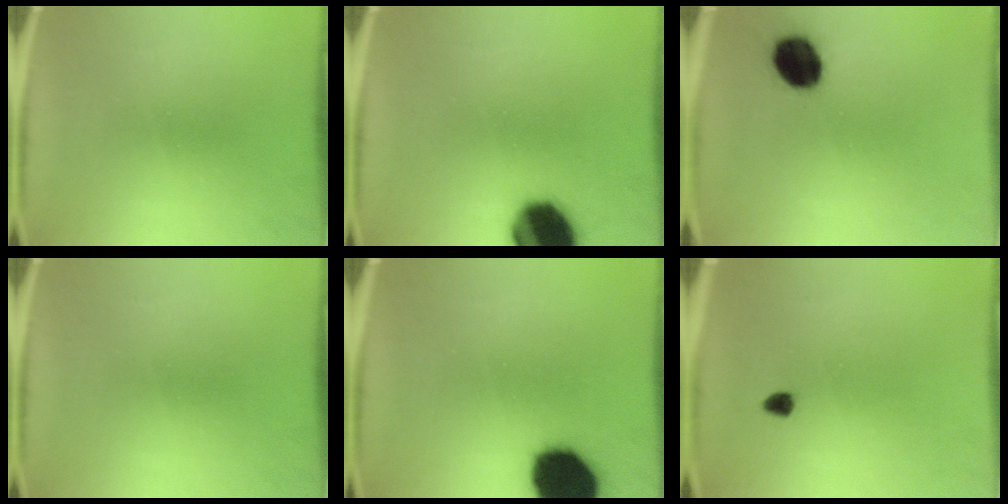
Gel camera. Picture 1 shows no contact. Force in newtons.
{"total": 18.4}
{"total": 13.1}
{"total": 0.0}
{"total": 19.3}
{"total": 1.5}